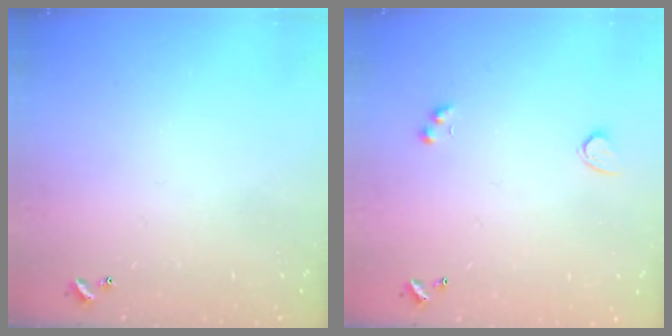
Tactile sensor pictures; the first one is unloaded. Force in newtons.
{"total": 1.9, "press": 1.5, "slide": 1.1}